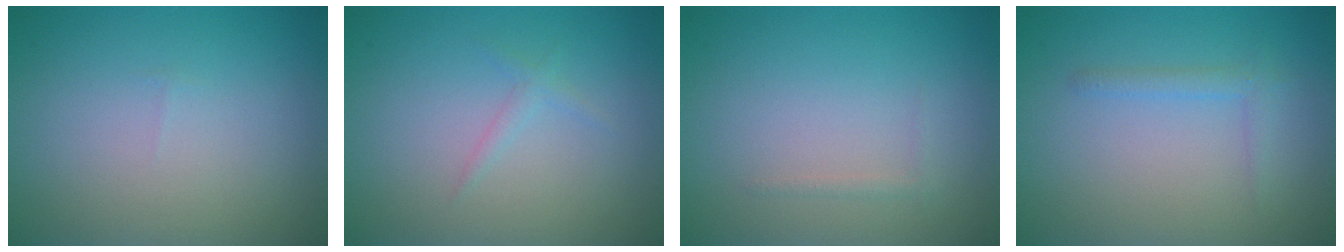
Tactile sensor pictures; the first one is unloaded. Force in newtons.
{"total": 0.8, "press": 0.8, "slide": 0.0}
{"total": 0.5, "press": 0.5, "slide": 0.0}
{"total": 1.1, "press": 1.1, "slide": 0.1}